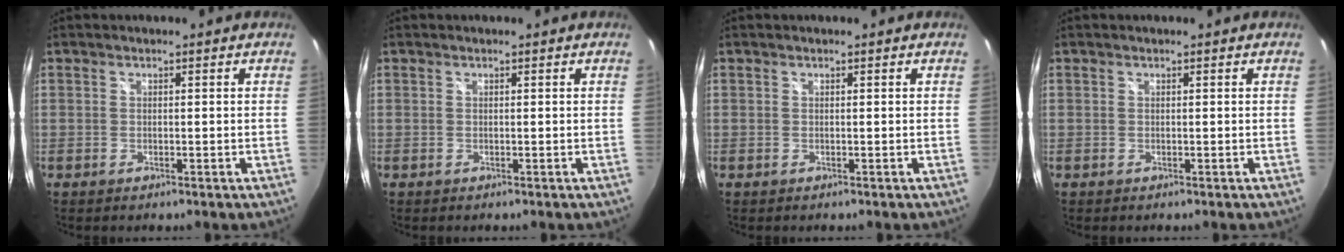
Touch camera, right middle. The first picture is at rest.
{"total": 0.0}
{"total": 0.0}
{"total": 0.0}